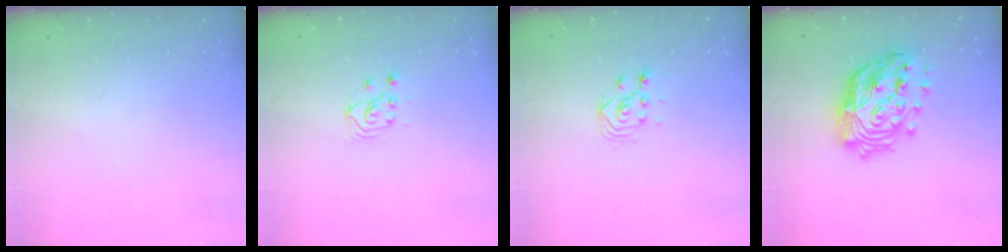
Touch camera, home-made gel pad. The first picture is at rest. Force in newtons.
{"total": 2.6, "press": 2.6, "slide": 0.1}
{"total": 2.8, "press": 2.8, "slide": 0.3}
{"total": 20.6, "press": 20.4, "slide": 2.2}